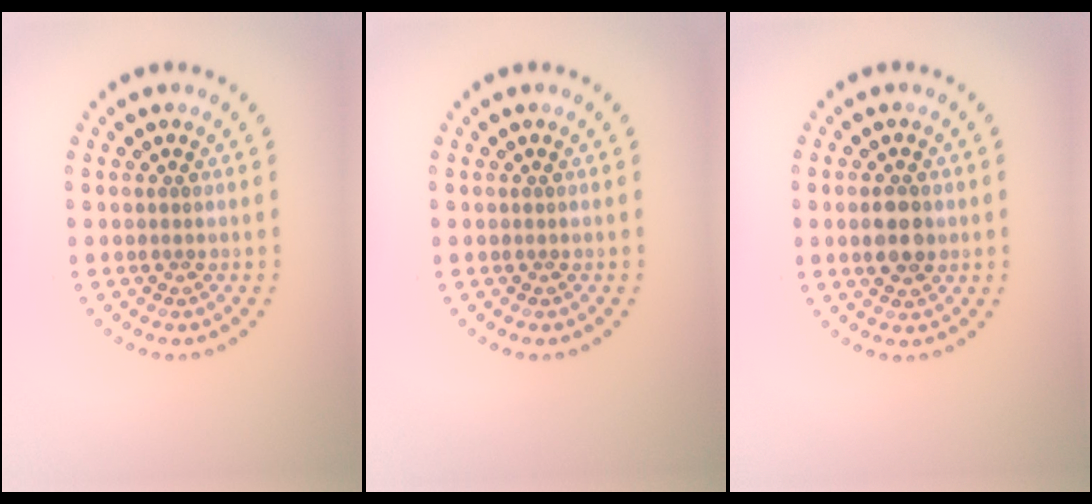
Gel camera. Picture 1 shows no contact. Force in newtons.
{"total": 0.0}
{"total": 3.0, "press": 3.0, "slide": 0.2}